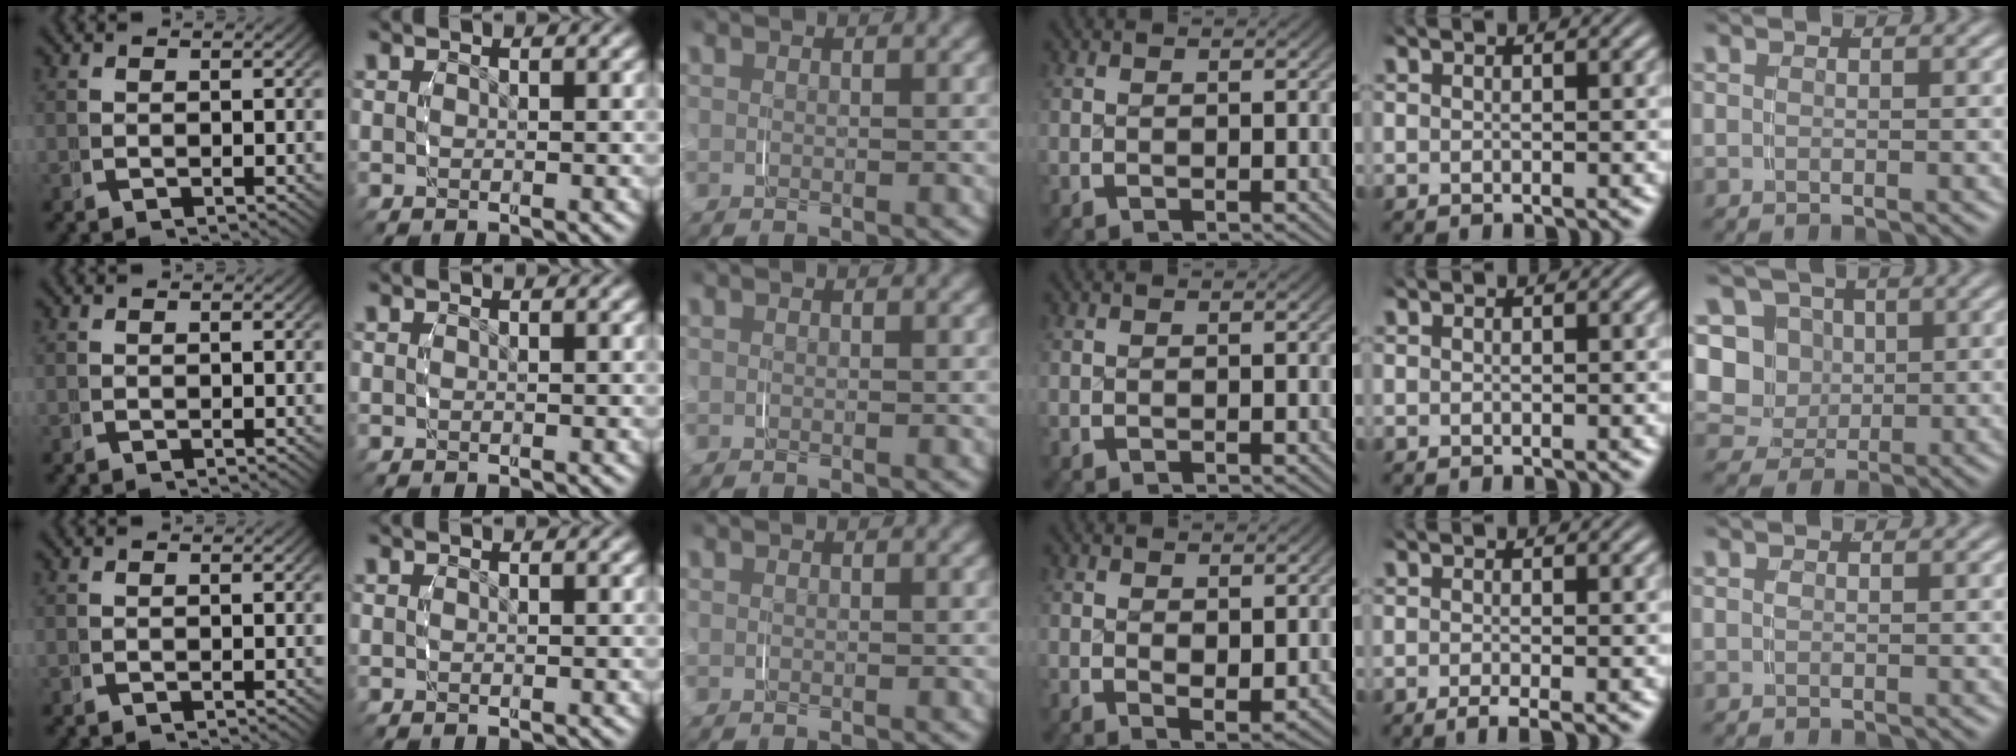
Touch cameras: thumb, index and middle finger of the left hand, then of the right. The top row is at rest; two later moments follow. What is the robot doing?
{"motion": "grasp_and_lifting", "object": "toothpaste"}